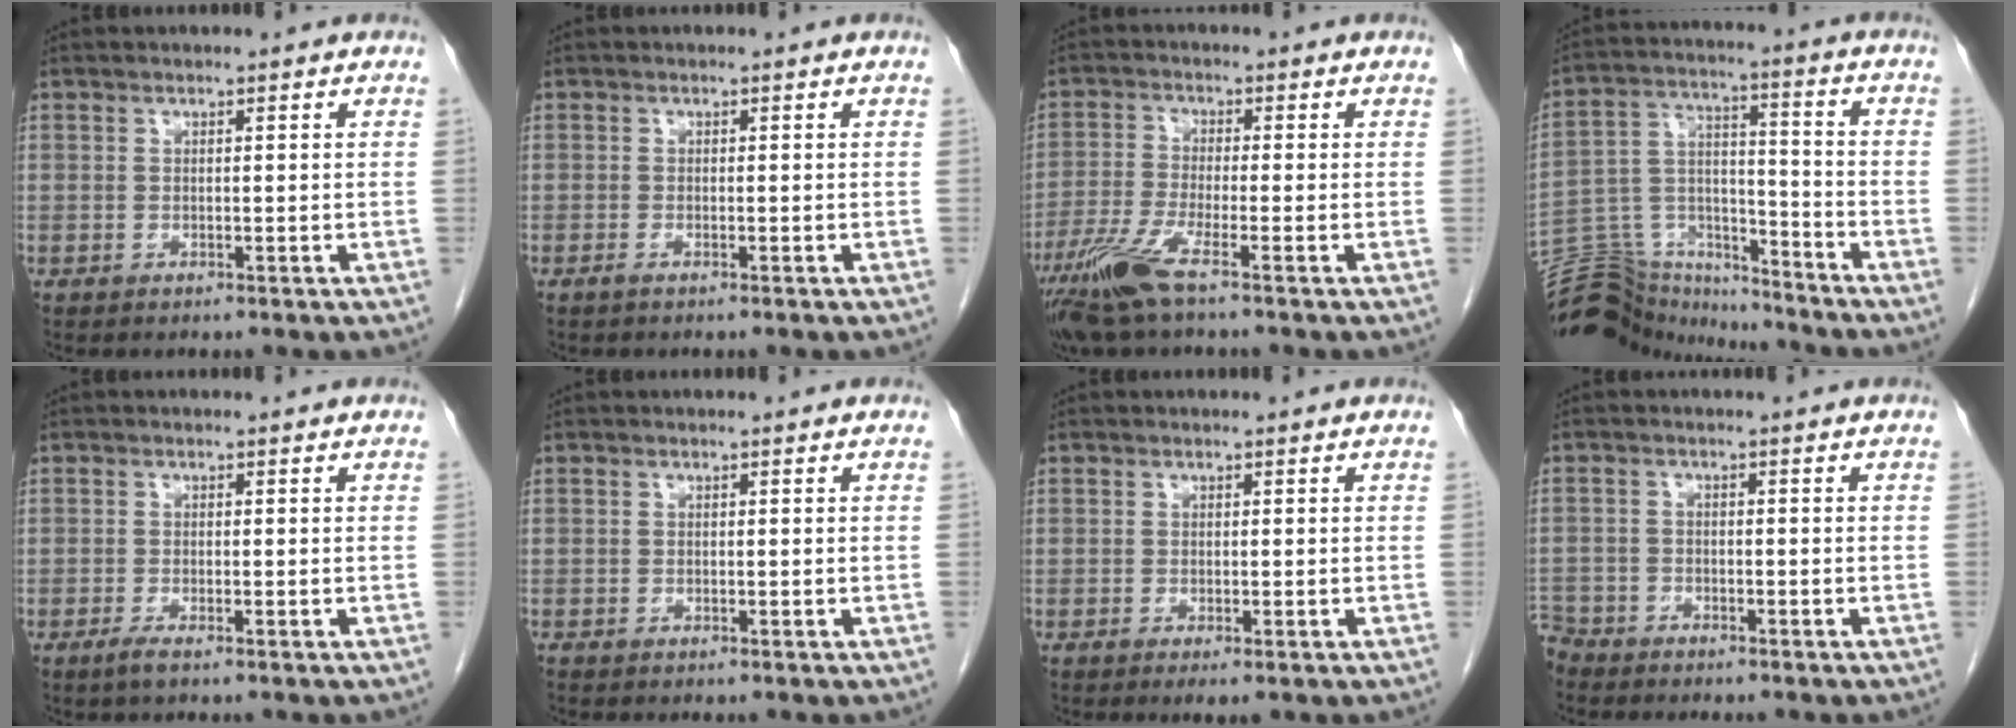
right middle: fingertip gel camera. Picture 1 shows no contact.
{"total": 0.7, "force": [-0.5, 0.0, 0.4], "torque": [-0.011, -0.001, -0.009]}
{"total": 7.0, "force": [-4.5, 0.0, 5.4], "torque": [-0.119, -0.018, -0.093]}
{"total": 13.6, "force": [-13.1, 3.4, 0.7], "torque": [-0.028, 0.056, -0.225]}
{"total": 1.5, "force": [-1.0, 0.1, 1.1], "torque": [-0.025, -0.004, -0.019]}
{"total": 0.0}
{"total": 1.6, "force": [-0.9, 0.4, 1.3], "torque": [-0.017, -0.004, -0.011]}
{"total": 4.8, "force": [-4.3, 2.0, 0.2], "torque": [-0.006, -0.004, -0.084]}